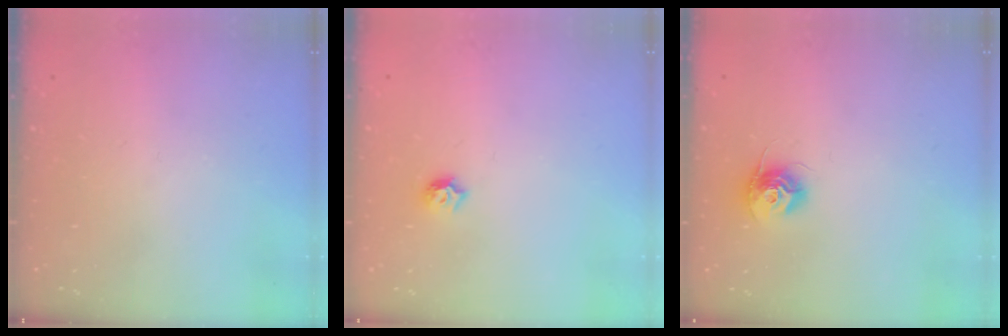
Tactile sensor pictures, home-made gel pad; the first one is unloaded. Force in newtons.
{"total": 4.7, "press": 4.7, "slide": 0.7}
{"total": 10.6, "press": 10.6, "slide": 0.7}